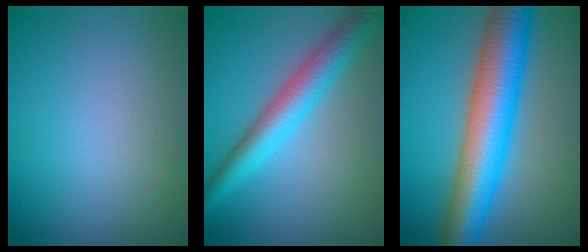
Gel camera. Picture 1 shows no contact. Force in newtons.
{"total": 5.0, "press": 5.0, "slide": 0.1}
{"total": 10.0, "press": 10.0, "slide": 0.2}